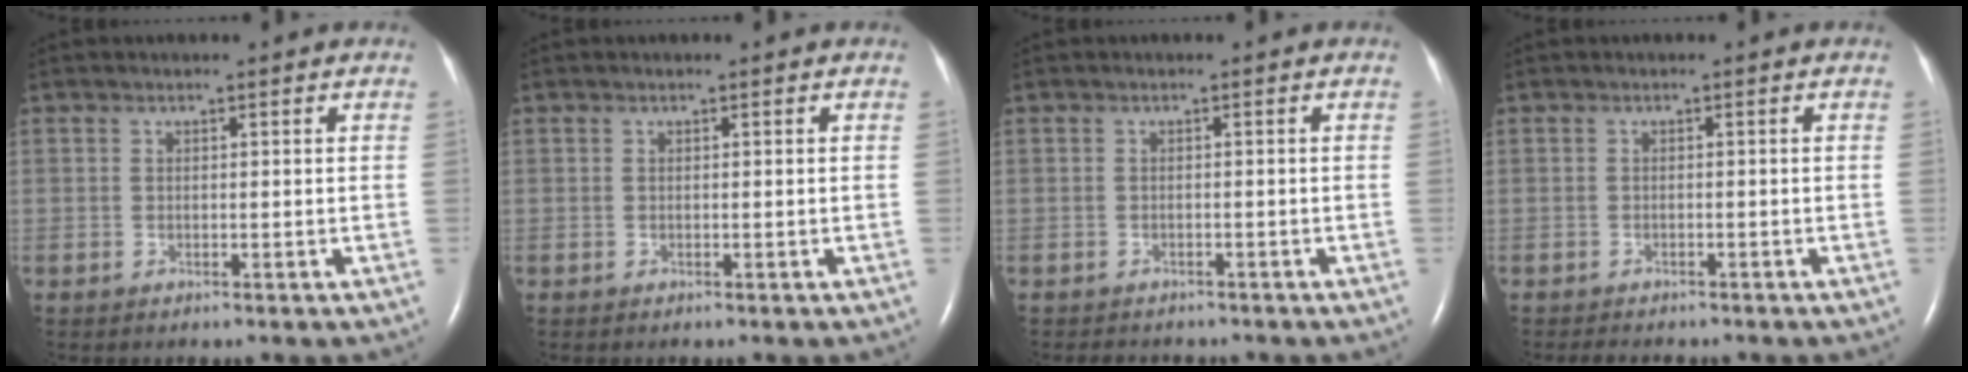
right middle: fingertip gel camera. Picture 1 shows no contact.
{"total": 0.0}
{"total": 3.1, "force": [-2.7, 1.3, 0.9], "torque": [-0.016, -0.005, -0.030]}
{"total": 2.9, "force": [-2.5, 0.9, 1.2], "torque": [-0.022, -0.008, -0.028]}